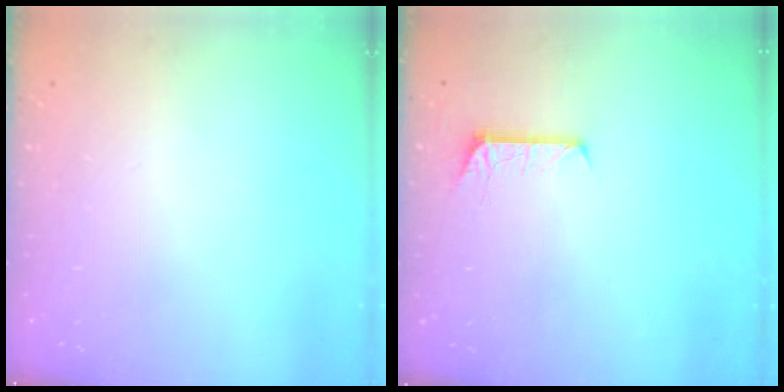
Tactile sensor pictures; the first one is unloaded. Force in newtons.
{"total": 7.6, "press": 7.6, "slide": 0.7}